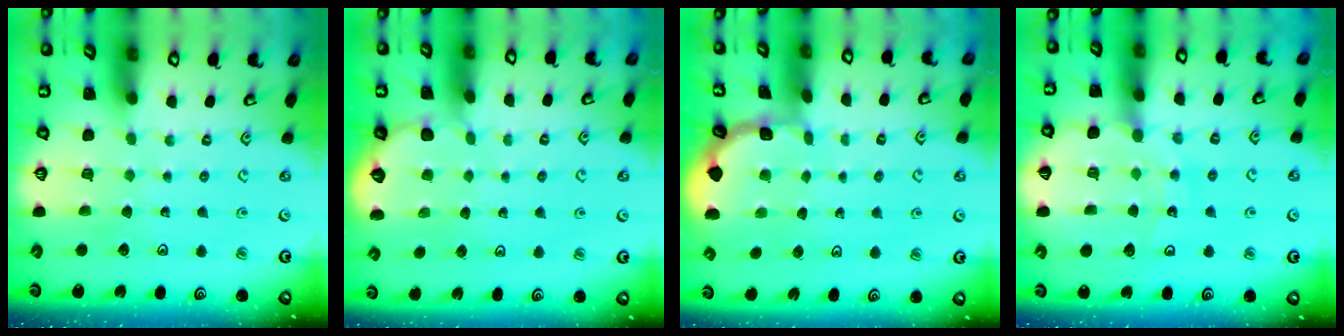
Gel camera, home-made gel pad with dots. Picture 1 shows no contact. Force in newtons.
{"total": 1.4, "press": 1.4, "slide": 0.1}
{"total": 1.1, "press": 1.1, "slide": 0.1}
{"total": 12.3, "press": 12.2, "slide": 1.3}